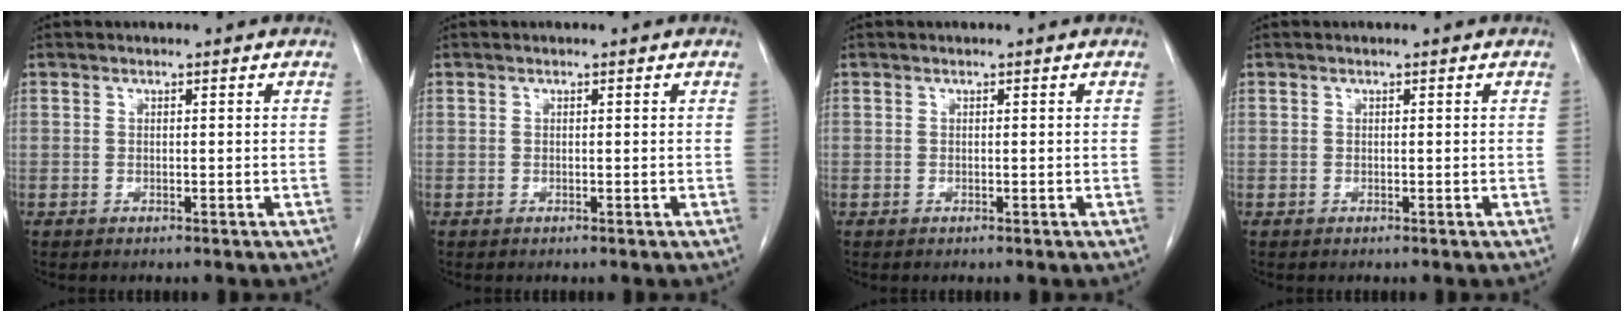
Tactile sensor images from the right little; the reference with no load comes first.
{"total": 0.0}
{"total": 0.0}
{"total": 0.0}